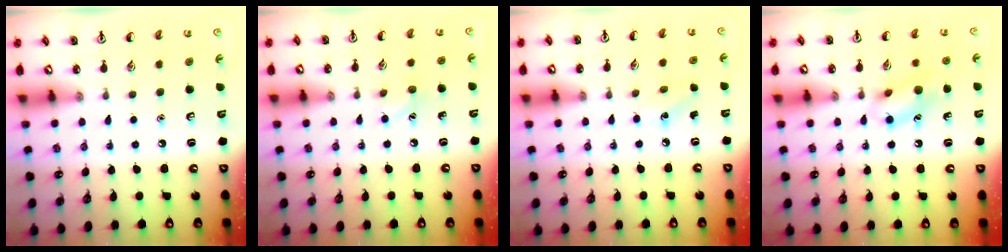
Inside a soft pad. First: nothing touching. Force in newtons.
{"total": 4.9, "press": 4.7, "slide": 1.5}
{"total": 3.7, "press": 3.5, "slide": 1.2}
{"total": 10.6, "press": 10.5, "slide": 1.1}